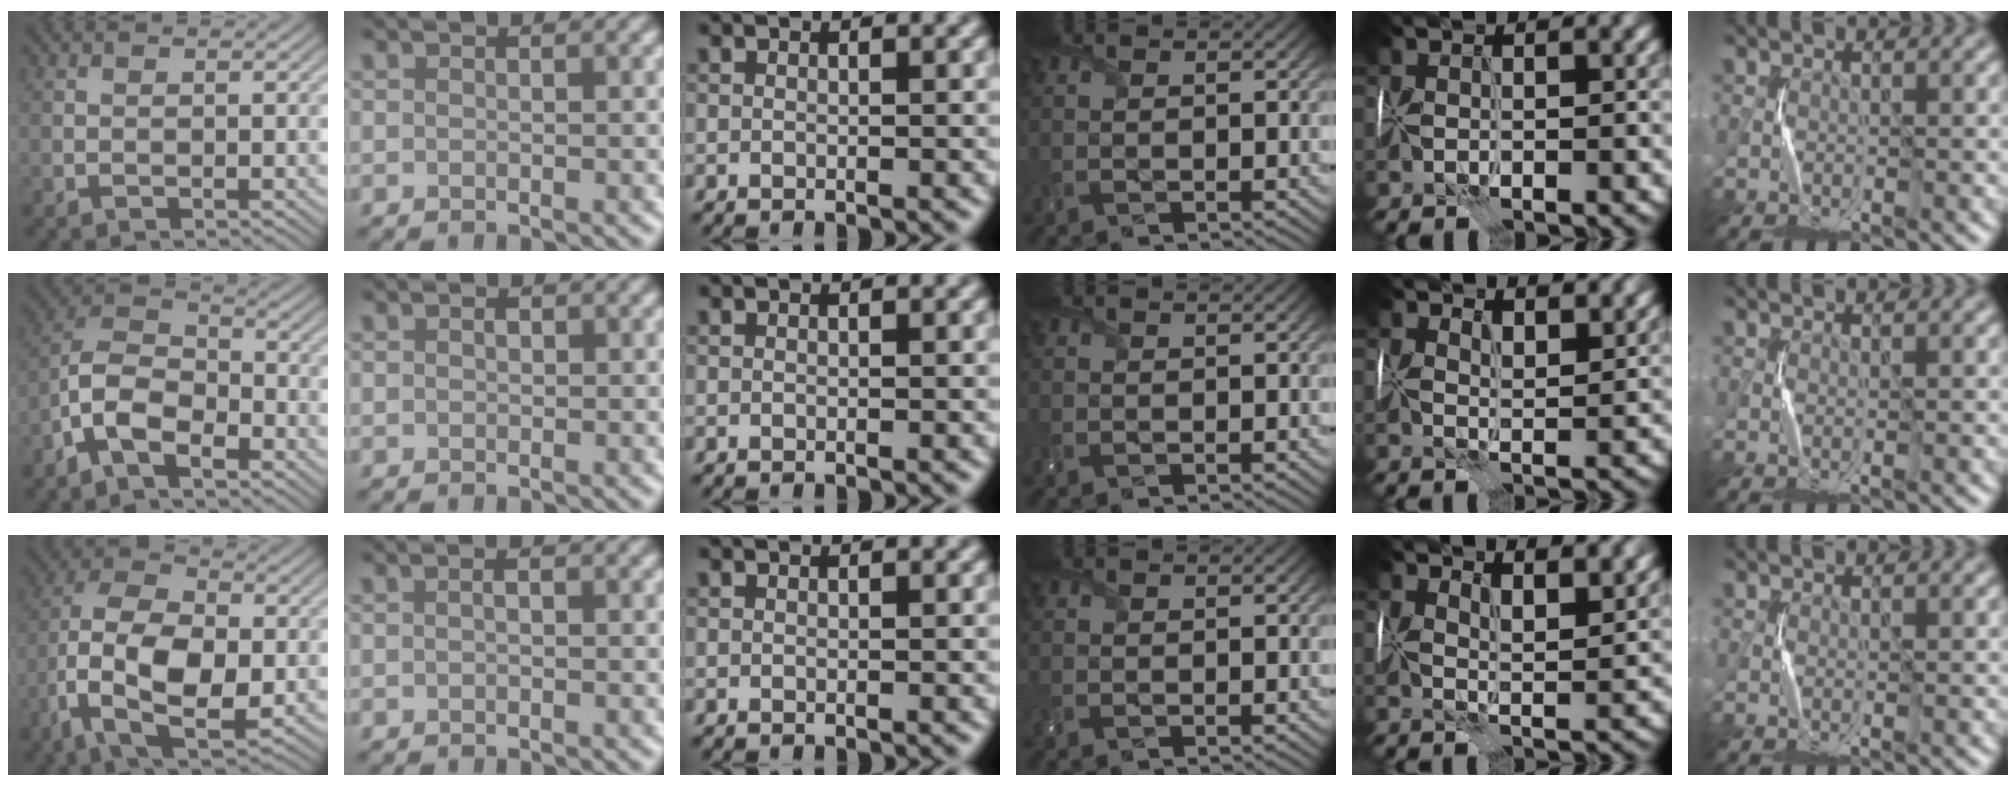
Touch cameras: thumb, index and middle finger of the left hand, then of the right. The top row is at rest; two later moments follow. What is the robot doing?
{"motion": "wrap", "object": "felt sheet"}